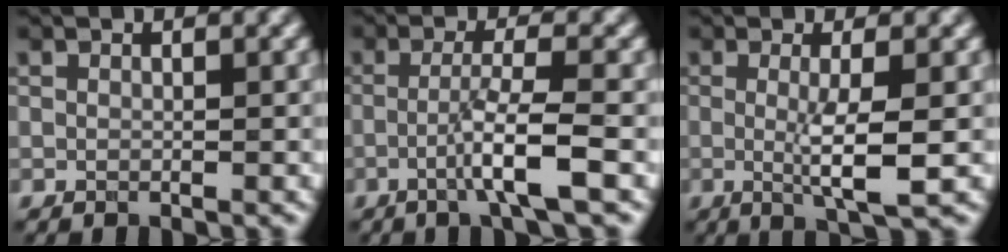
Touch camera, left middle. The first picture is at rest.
{"total": 4.2, "force": [-1.4, 0.3, 3.9], "torque": [-0.067, 0.011, -0.038]}
{"total": 4.1, "force": [-0.2, 0.6, 4.1], "torque": [-0.073, -0.009, -0.002]}